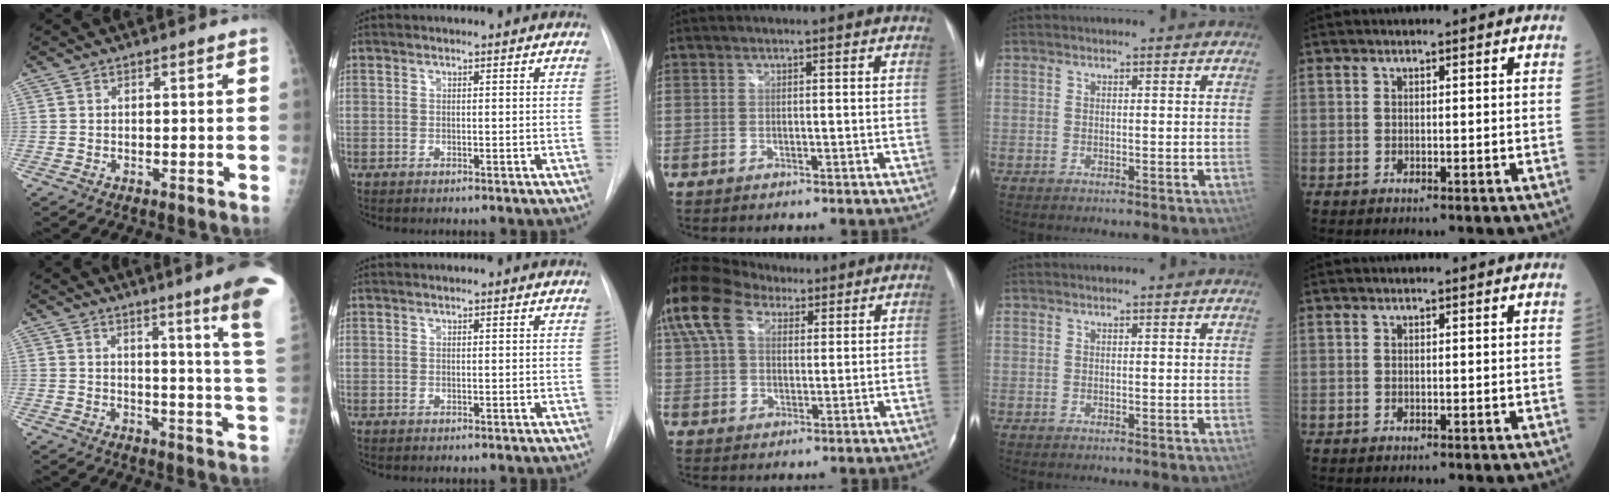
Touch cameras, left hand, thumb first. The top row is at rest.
{"thumb": {"total": 13.6, "force": [8.6, -1.0, 10.5], "torque": [-0.127, -0.065, 0.094]}, "index": {"total": 1.0, "force": [0.9, 0.1, 0.4], "torque": [-0.006, 0.017, 0.013]}, "middle": {"total": 24.0, "force": [13.4, 15.7, 12.1], "torque": [-0.353, 0.107, 0.250]}}